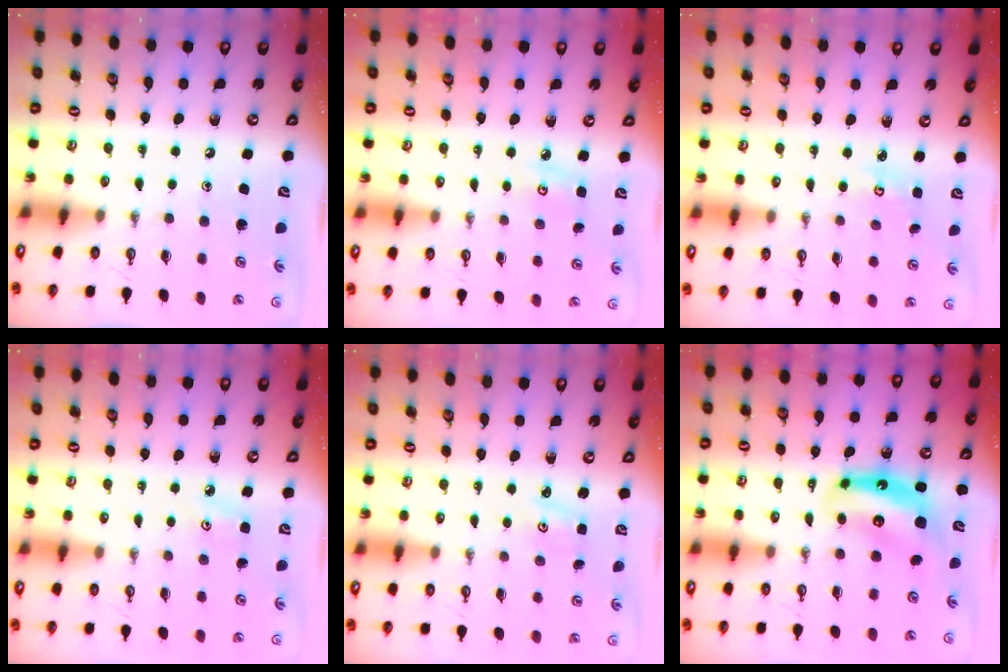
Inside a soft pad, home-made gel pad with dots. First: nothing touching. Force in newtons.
{"total": 3.8, "press": 3.7, "slide": 0.4}
{"total": 2.8, "press": 2.8, "slide": 0.3}
{"total": 3.9, "press": 3.8, "slide": 0.6}
{"total": 1.3, "press": 1.2, "slide": 0.2}
{"total": 8.2, "press": 8.2, "slide": 0.7}